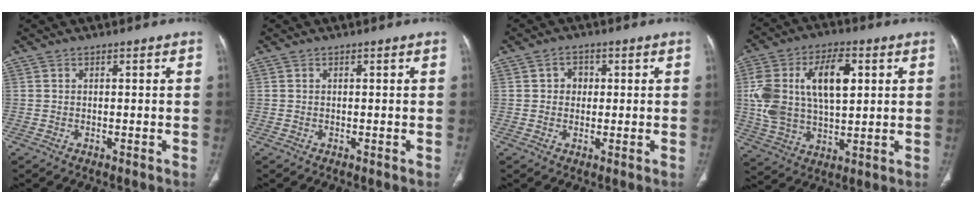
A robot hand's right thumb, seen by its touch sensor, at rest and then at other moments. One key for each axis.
{"total": 0.0}
{"total": 2.9, "fx": 0.5, "fy": 2.6, "fz": 1.3, "tx": -0.001, "ty": 0.004, "tz": 0.004}
{"total": 18.3, "fx": 3.8, "fy": 9.9, "fz": 14.8, "tx": -0.275, "ty": 0.009, "tz": 0.073}